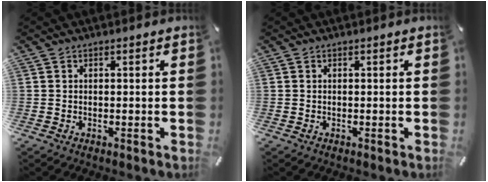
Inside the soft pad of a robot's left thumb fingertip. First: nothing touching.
{"total": 0.0}